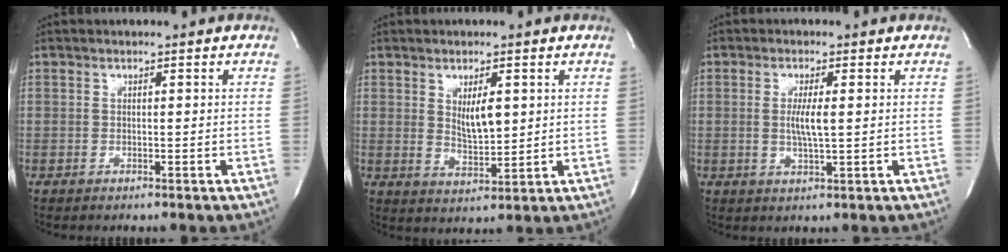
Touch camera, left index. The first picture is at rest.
{"total": 5.1, "force": [1.6, 1.7, 4.5], "torque": [-0.082, -0.007, 0.034]}
{"total": 3.8, "force": [0.3, 0.4, 3.8], "torque": [-0.075, -0.004, 0.006]}